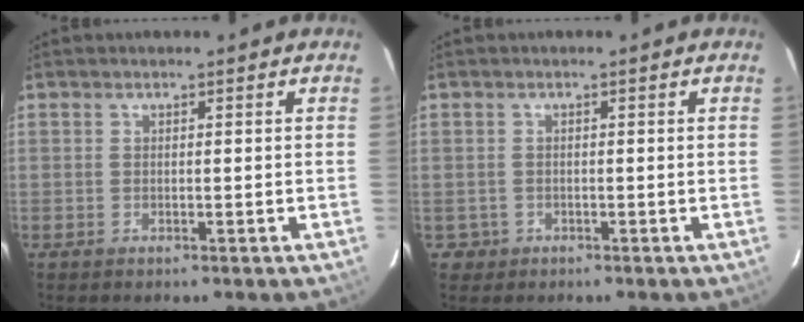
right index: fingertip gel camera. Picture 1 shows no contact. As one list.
[{"total": 1.3, "force": [-0.2, 1.3, 0.0], "torque": [0.004, 0.005, -0.003]}]